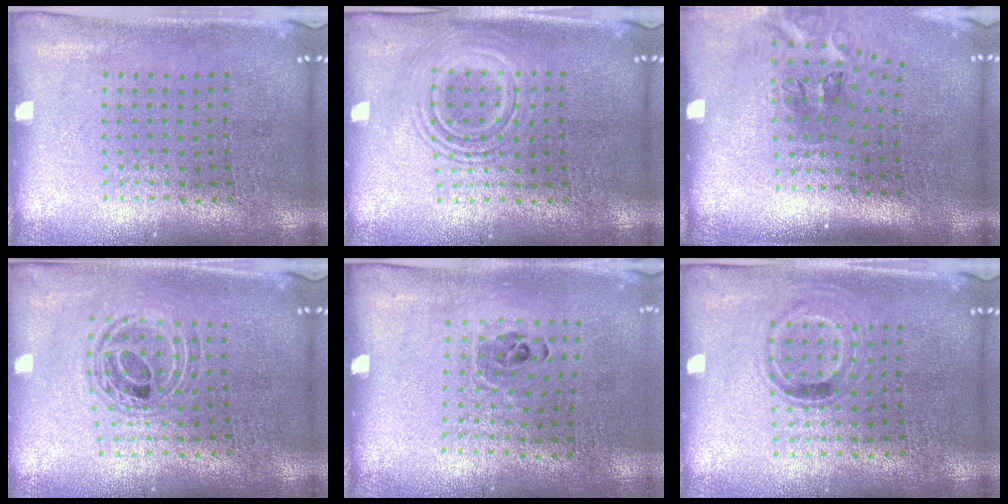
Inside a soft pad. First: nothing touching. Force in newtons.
{"total": 2.6, "press": 2.6, "slide": 0.5}
{"total": 2.1, "press": 1.3, "slide": 1.7}
{"total": 0.9, "press": 0.9, "slide": 0.2}
{"total": 0.9, "press": 0.8, "slide": 0.5}
{"total": 1.0, "press": 0.9, "slide": 0.5}